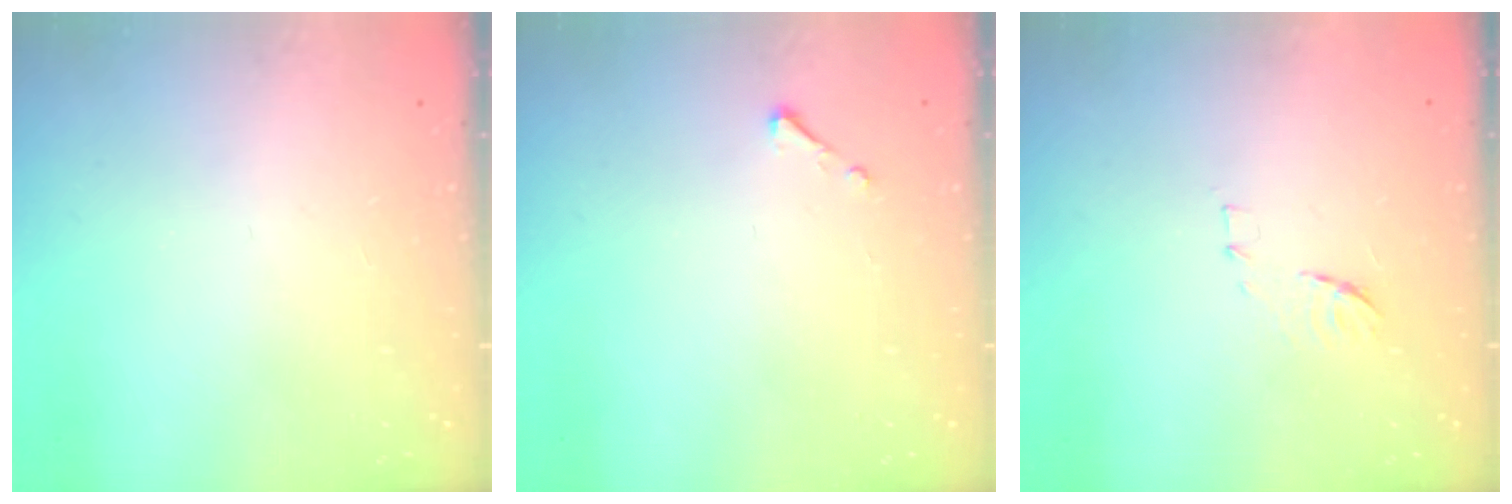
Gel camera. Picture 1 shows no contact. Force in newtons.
{"total": 2.5, "press": 2.5, "slide": 0.3}
{"total": 6.8, "press": 6.8, "slide": 0.5}